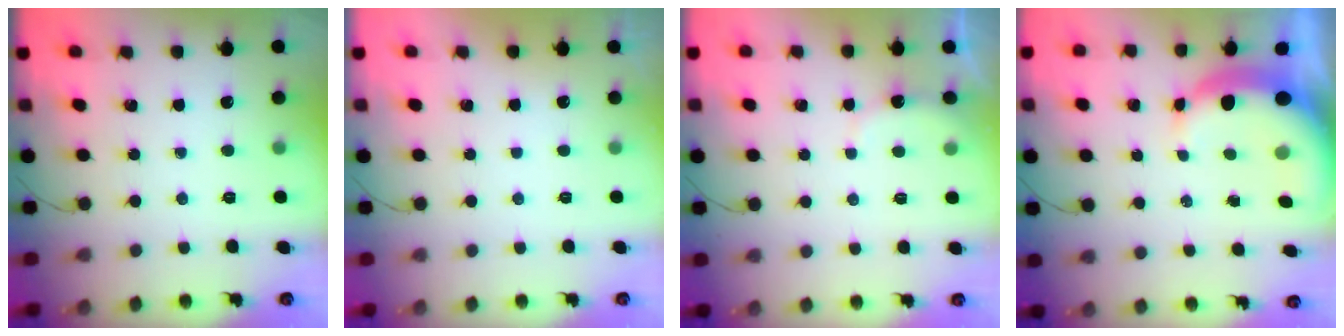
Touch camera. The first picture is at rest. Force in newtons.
{"total": 2.9, "press": 2.9, "slide": 0.1}
{"total": 5.1, "press": 5.1, "slide": 0.8}
{"total": 9.2, "press": 9.0, "slide": 1.7}